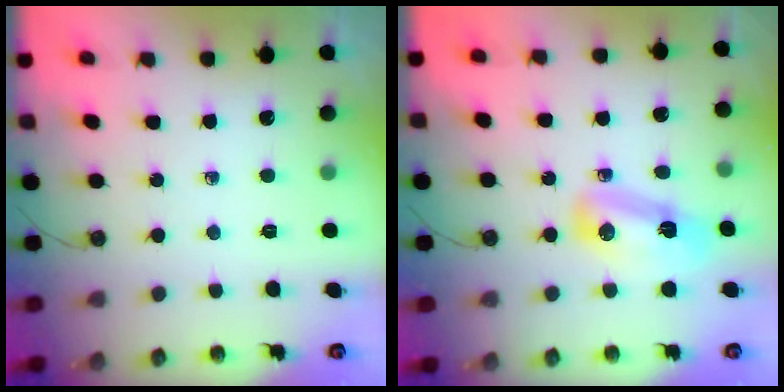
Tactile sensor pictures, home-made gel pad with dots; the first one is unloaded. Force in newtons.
{"total": 8.5, "press": 8.5, "slide": 0.7}